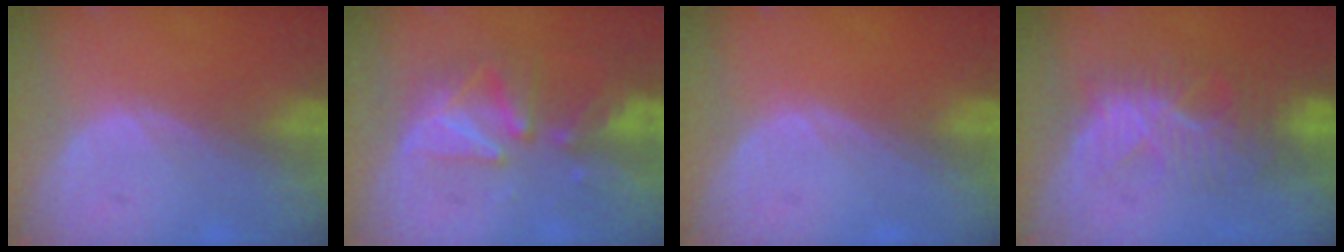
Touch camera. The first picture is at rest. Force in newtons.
{"total": 8.6, "press": 8.1, "slide": 2.7}
{"total": 0.0}
{"total": 8.0, "press": 7.9, "slide": 1.2}